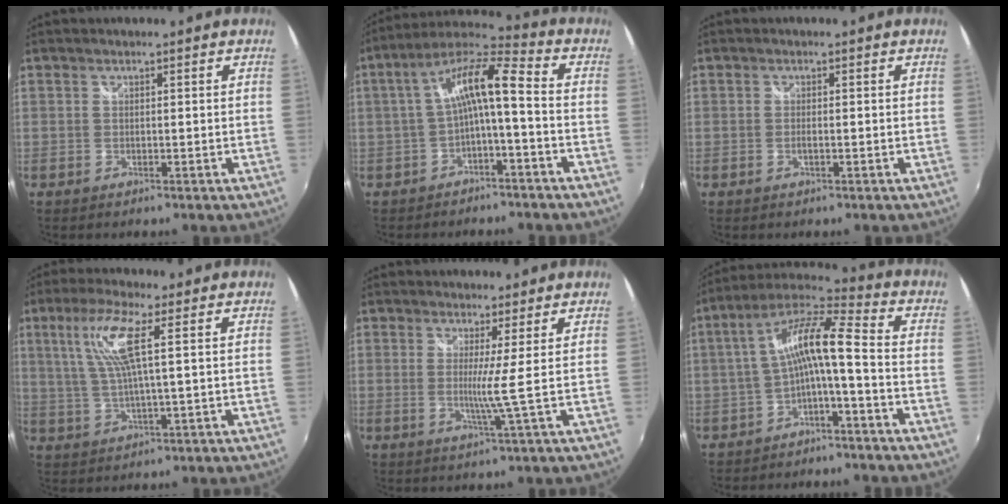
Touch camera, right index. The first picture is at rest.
{"total": 10.0, "force": [-1.6, 1.7, 9.7], "torque": [-0.202, 0.023, -0.028]}
{"total": 1.0, "force": [-0.4, 0.3, 0.9], "torque": [-0.020, -0.002, -0.007]}
{"total": 8.3, "force": [2.7, 0.5, 7.8], "torque": [-0.154, 0.003, 0.057]}
{"total": 3.5, "force": [0.4, -1.6, 3.1], "torque": [-0.050, -0.015, -0.003]}
{"total": 10.6, "force": [-2.3, 1.4, 10.2], "torque": [-0.214, 0.022, -0.043]}